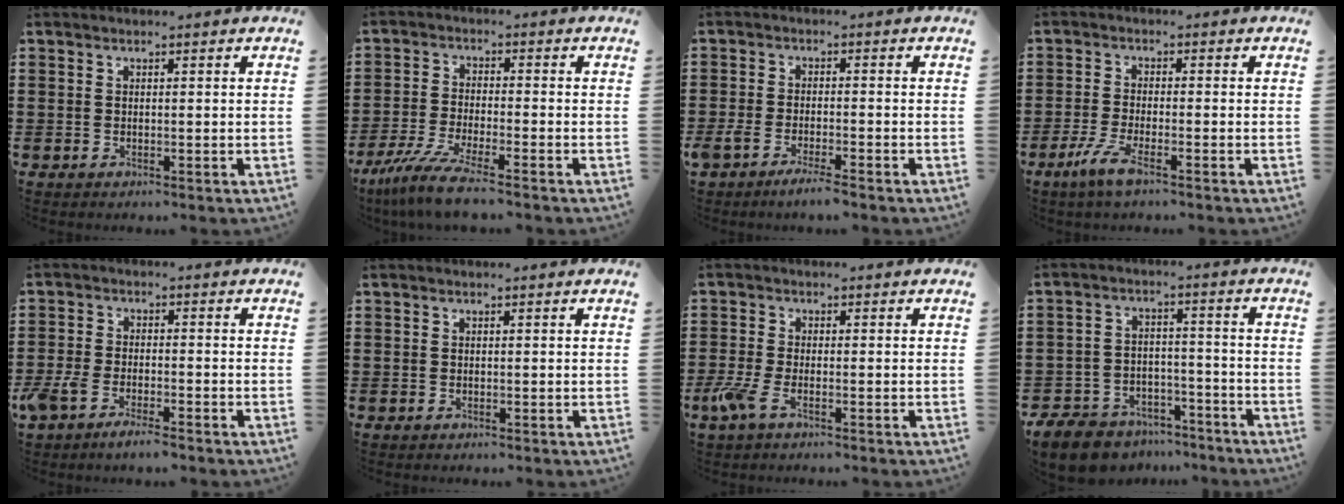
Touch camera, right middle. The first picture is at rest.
{"total": 7.0, "force": [-5.8, 0.0, 3.9], "torque": [-0.095, -0.020, -0.115]}
{"total": 3.4, "force": [-2.7, 0.2, 2.0], "torque": [-0.049, -0.005, -0.053]}
{"total": 4.7, "force": [-2.6, 0.7, 3.8], "torque": [-0.088, -0.012, -0.052]}
{"total": 4.3, "force": [-3.3, 1.0, 2.5], "torque": [-0.070, -0.008, -0.069]}
{"total": 0.0}
{"total": 3.6, "force": [-1.8, 1.1, 2.9], "torque": [-0.083, -0.010, -0.041]}
{"total": 8.4, "force": [-7.8, 2.4, 1.8], "torque": [-0.043, 0.024, -0.155]}